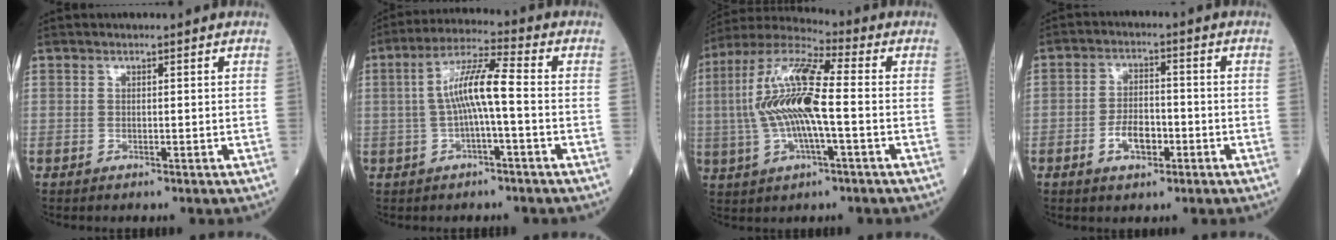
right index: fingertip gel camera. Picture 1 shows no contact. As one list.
[{"total": 7.8, "force": [-0.7, 0.6, 7.7], "torque": [-0.146, 0.023, -0.017]}, {"total": 14.8, "force": [-0.6, 2.7, 14.5], "torque": [-0.303, 0.013, -0.016]}, {"total": 5.1, "force": [-2.1, 2.6, 3.9], "torque": [-0.074, 0.006, -0.036]}]